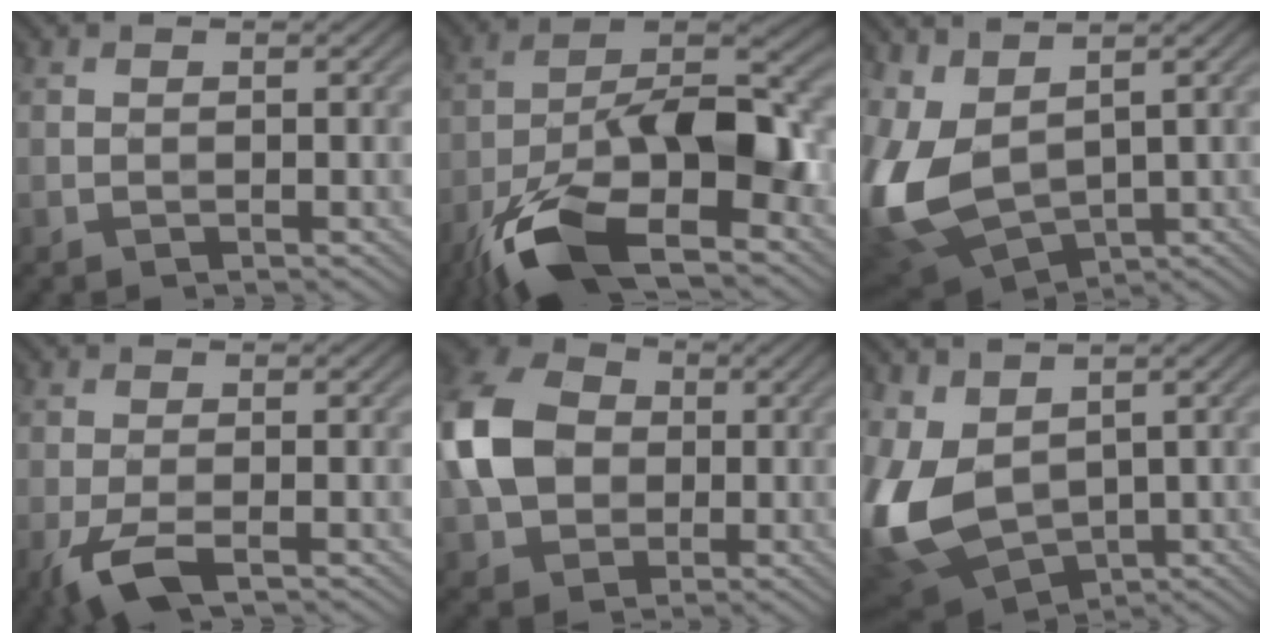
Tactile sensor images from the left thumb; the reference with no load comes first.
{"total": 17.2, "force": [-8.7, 7.0, 13.1], "torque": [-0.233, -0.018, -0.165]}
{"total": 10.7, "force": [1.9, 6.1, 8.6], "torque": [-0.248, -0.010, 0.047]}
{"total": 3.9, "force": [-2.2, 1.1, 3.0], "torque": [-0.068, -0.003, -0.049]}
{"total": 11.5, "force": [0.2, 9.0, 7.2], "torque": [-0.192, 0.018, -0.007]}
{"total": 11.0, "force": [1.0, 7.1, 8.4], "torque": [-0.240, -0.010, 0.024]}